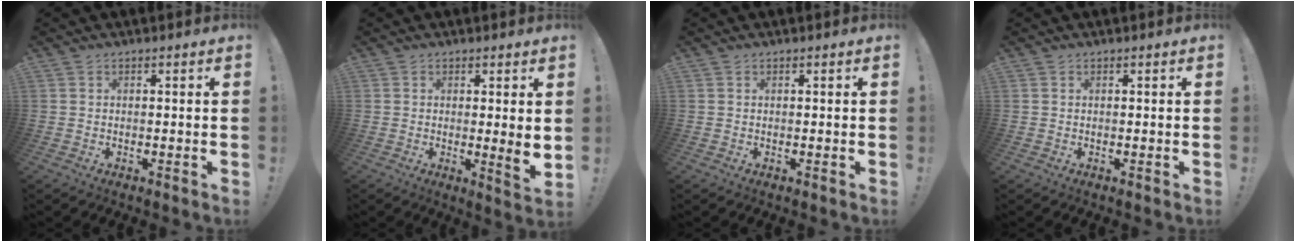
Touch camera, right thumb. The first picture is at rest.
{"total": 4.7, "force": [0.9, -0.2, 4.6], "torque": [-0.061, -0.022, 0.017]}
{"total": 0.0}
{"total": 0.0}